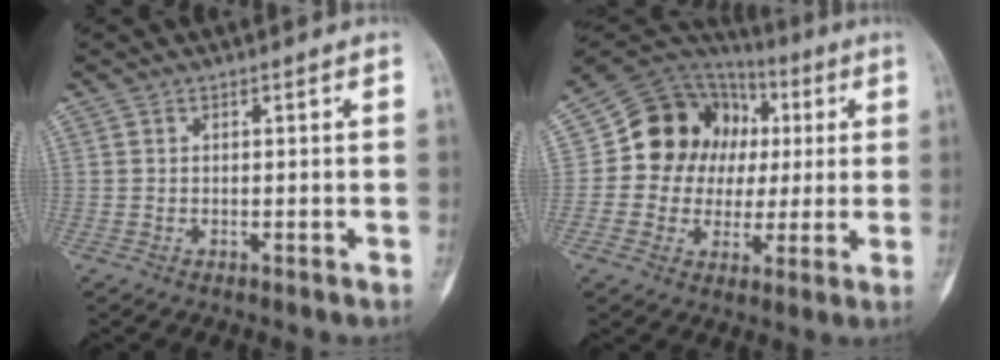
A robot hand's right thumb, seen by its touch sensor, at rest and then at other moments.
{"total": 17.1, "force": [2.1, 14.7, 8.6], "torque": [-0.094, 0.033, 0.039]}